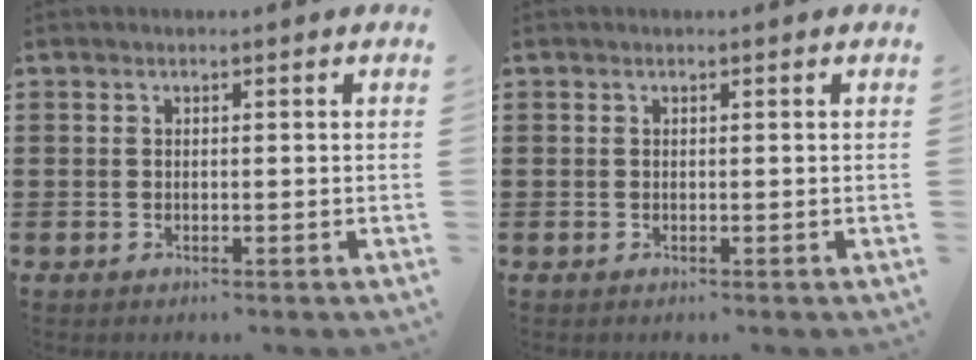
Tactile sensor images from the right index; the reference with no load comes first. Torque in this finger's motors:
{"motor_torque": [-0.10, 0.20, 0.00, -0.01]}